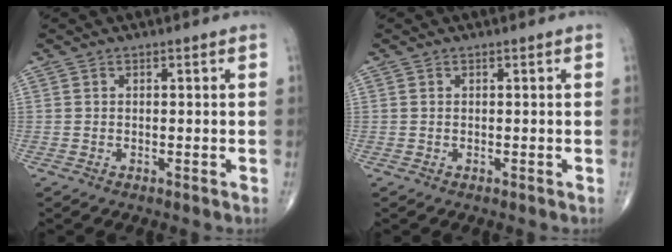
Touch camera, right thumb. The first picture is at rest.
{"total": 0.0}